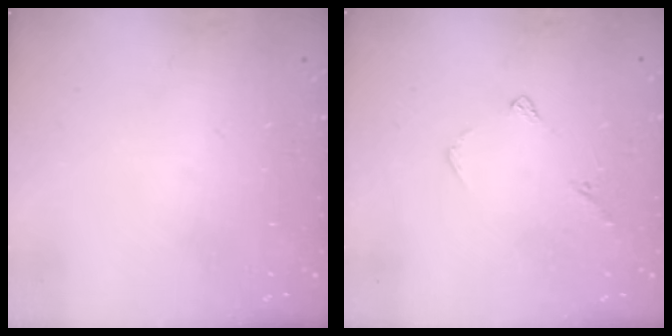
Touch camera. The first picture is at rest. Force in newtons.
{"total": 4.7, "press": 4.7, "slide": 0.5}